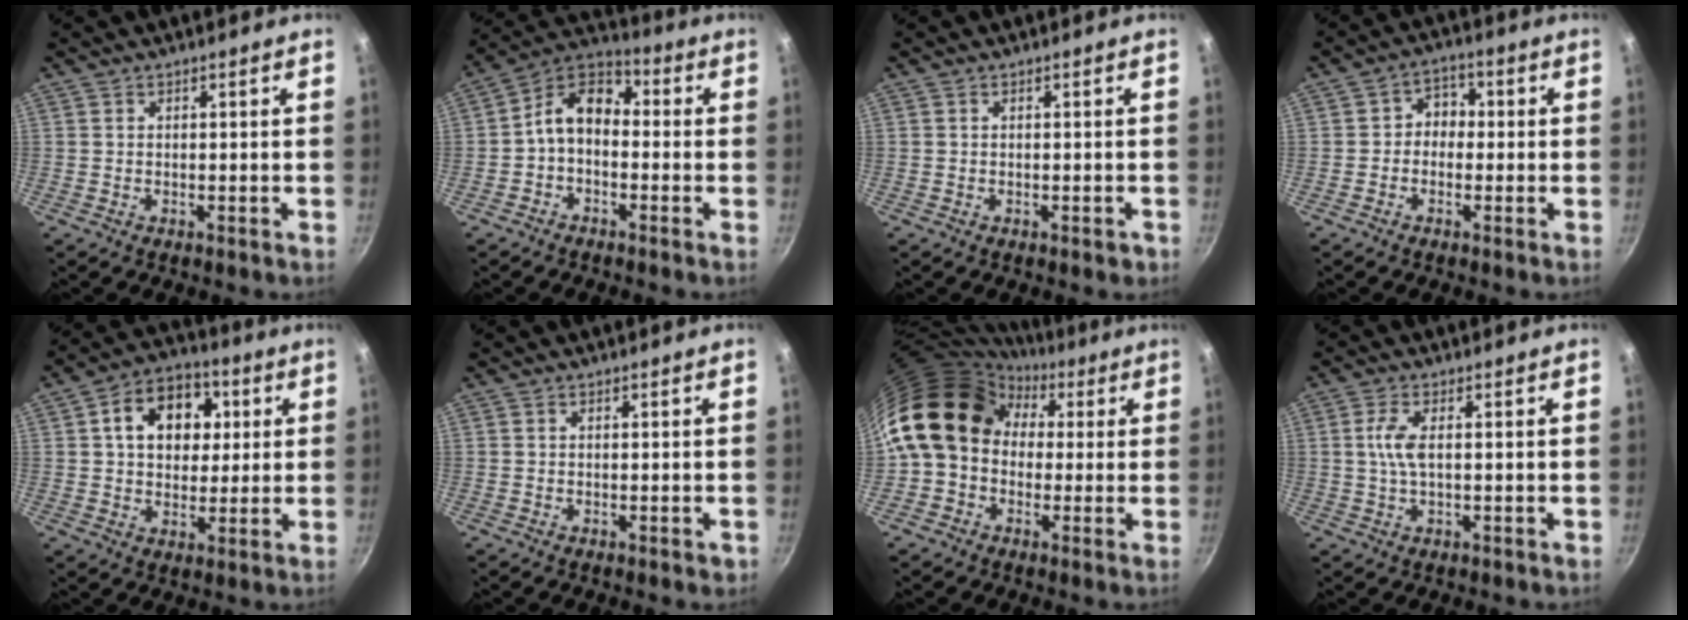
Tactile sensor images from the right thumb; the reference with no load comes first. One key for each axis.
{"total": 9.2, "fx": -1.2, "fy": 6.3, "fz": 6.6, "tx": -0.098, "ty": 0.043, "tz": -0.044}
{"total": 1.2, "fx": -0.5, "fy": 0.6, "fz": 0.9, "tx": -0.009, "ty": 0.004, "tz": -0.003}
{"total": 4.4, "fx": -0.5, "fy": 3.7, "fz": 2.3, "tx": -0.002, "ty": 0.018, "tz": -0.021}
{"total": 13.4, "fx": 3.4, "fy": 9.9, "fz": 8.3, "tx": -0.093, "ty": 0.010, "tz": 0.041}
{"total": 1.1, "fx": -0.1, "fy": 0.6, "fz": 0.9, "tx": -0.008, "ty": 0.001, "tz": 0.000}
{"total": 15.0, "fx": 2.2, "fy": 12.2, "fz": 8.4, "tx": -0.116, "ty": 0.036, "tz": 0.018}
{"total": 4.2, "fx": 0.4, "fy": 1.5, "fz": 3.9, "tx": -0.092, "ty": 0.004, "tz": 0.007}